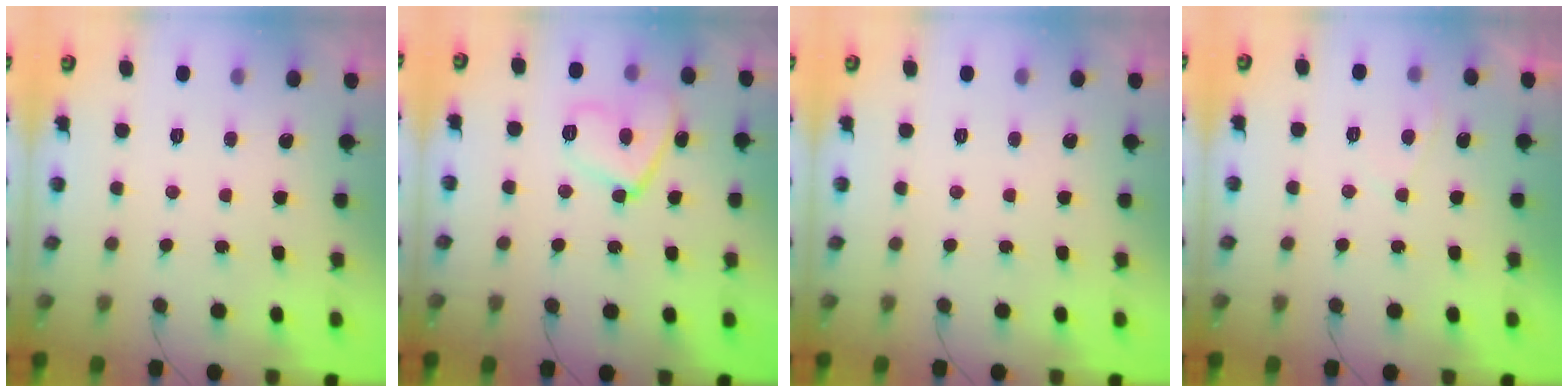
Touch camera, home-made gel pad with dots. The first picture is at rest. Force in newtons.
{"total": 10.7, "press": 10.7, "slide": 0.9}
{"total": 0.0}
{"total": 1.2, "press": 1.0, "slide": 0.6}